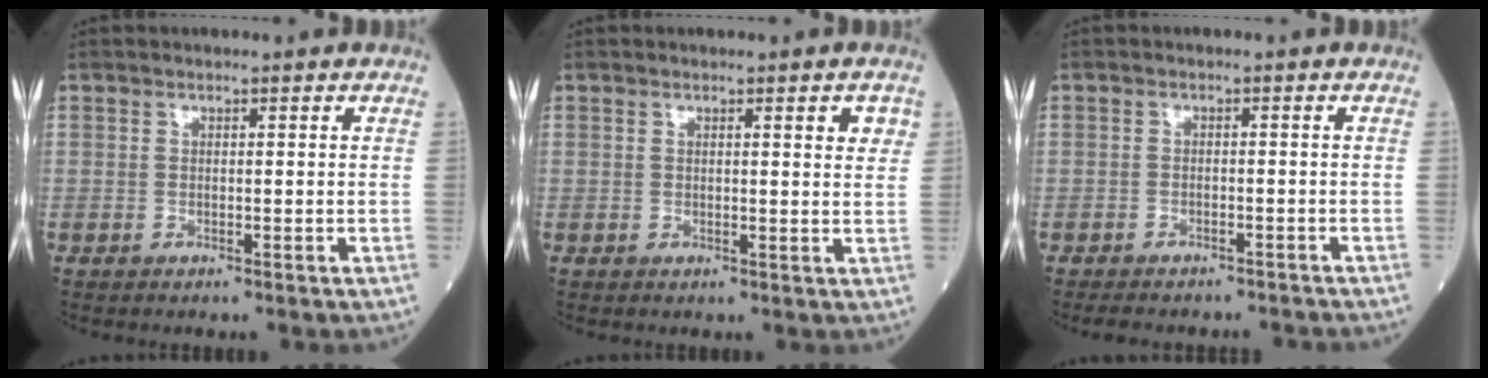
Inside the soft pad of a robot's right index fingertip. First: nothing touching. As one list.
[{"total": 2.5, "force": [1.2, 0.4, 2.2], "torque": [-0.023, -0.002, 0.012]}, {"total": 7.4, "force": [-6.7, 2.6, 1.8], "torque": [-0.023, 0.000, -0.084]}]